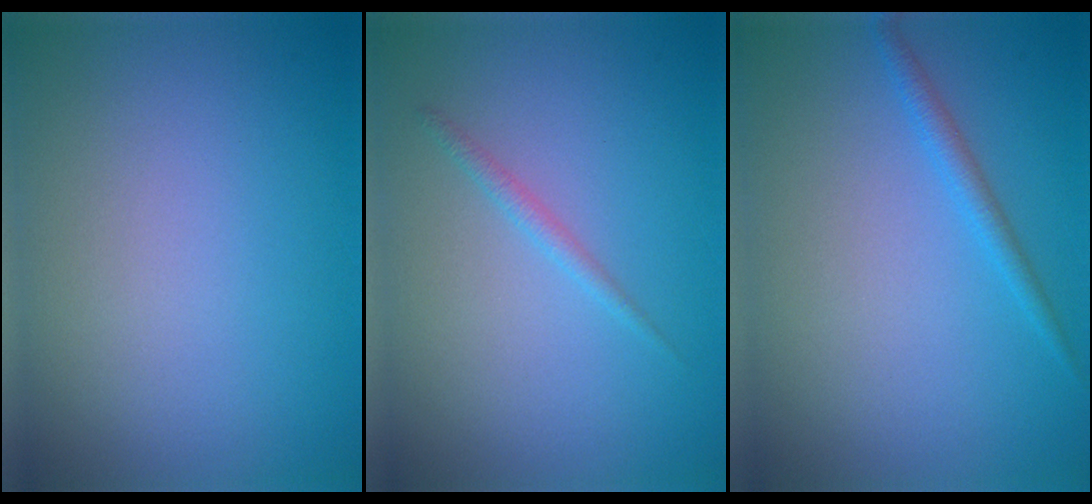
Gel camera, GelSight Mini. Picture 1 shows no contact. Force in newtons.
{"total": 1.0, "press": 1.0, "slide": 0.1}
{"total": 1.4, "press": 1.4, "slide": 0.1}